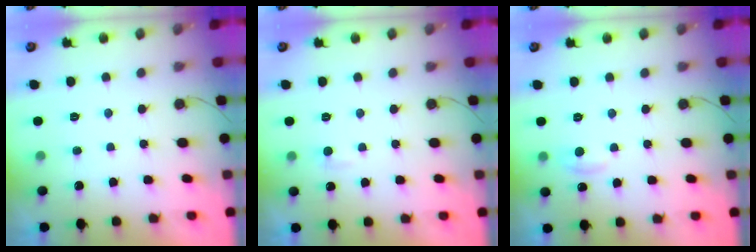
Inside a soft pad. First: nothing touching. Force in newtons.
{"total": 3.5, "press": 3.5, "slide": 0.4}
{"total": 5.5, "press": 5.5, "slide": 0.6}